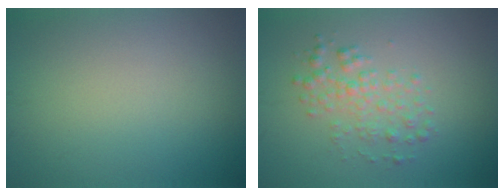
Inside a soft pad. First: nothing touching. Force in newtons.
{"total": 2.5, "press": 2.5, "slide": 0.0}